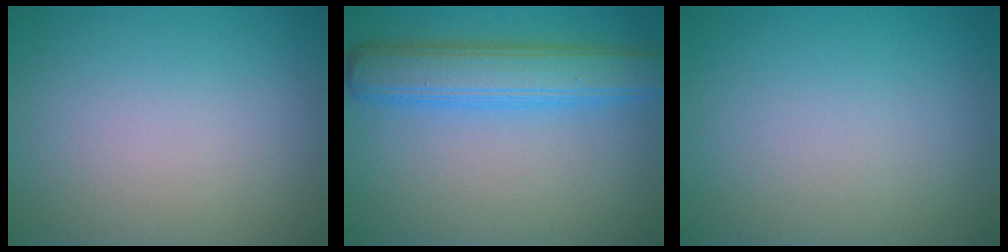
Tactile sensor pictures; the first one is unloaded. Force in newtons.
{"total": 5.8, "press": 5.8, "slide": 0.1}
{"total": 0.0}